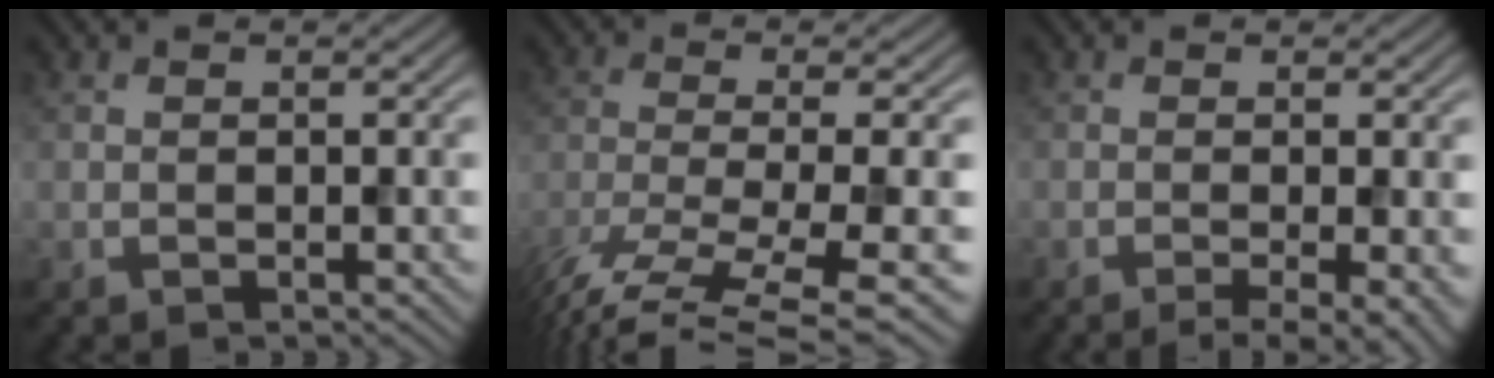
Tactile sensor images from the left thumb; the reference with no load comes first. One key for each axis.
{"total": 10.5, "fx": -6.4, "fy": 2.4, "fz": 8.0, "tx": -0.166, "ty": -0.021, "tz": -0.102}
{"total": 5.0, "fx": -2.1, "fy": 1.0, "fz": 4.4, "tx": -0.058, "ty": -0.002, "tz": -0.033}